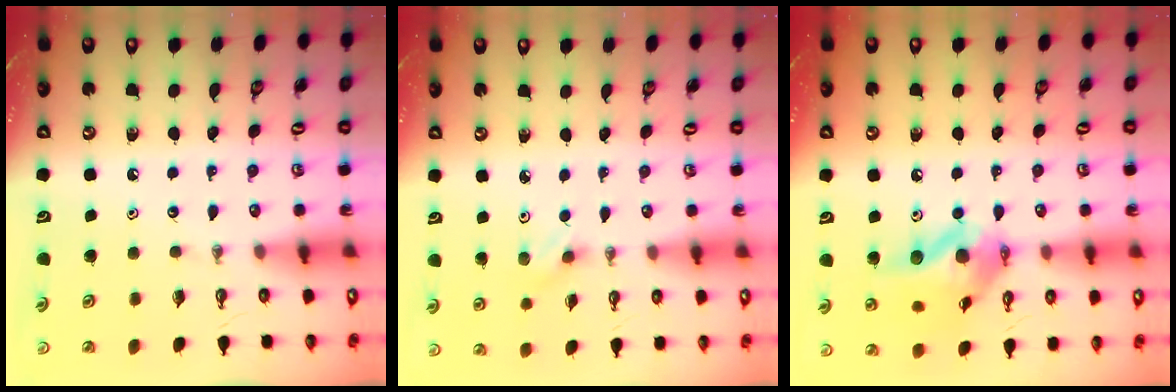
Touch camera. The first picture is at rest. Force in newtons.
{"total": 2.9, "press": 2.6, "slide": 1.4}
{"total": 14.8, "press": 14.7, "slide": 2.0}